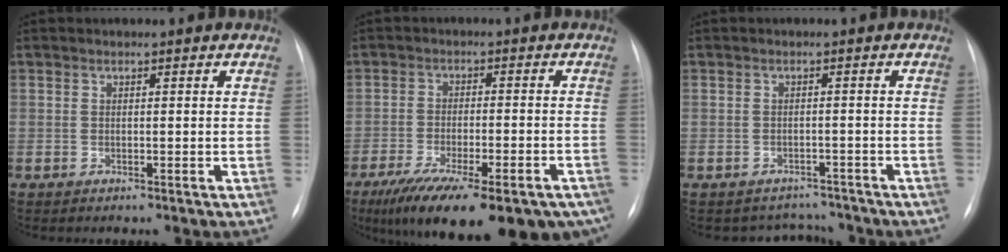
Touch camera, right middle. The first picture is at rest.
{"total": 22.6, "force": [-15.7, 6.6, 14.8], "torque": [-0.195, -0.024, -0.216]}
{"total": 4.1, "force": [-3.7, 1.6, -0.8], "torque": [0.010, 0.019, -0.045]}